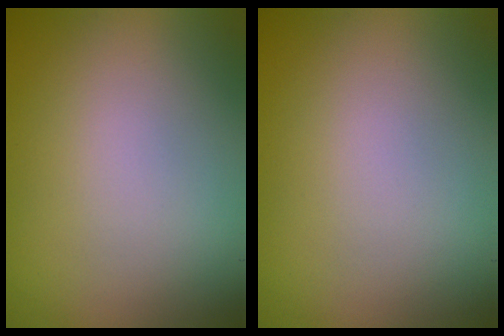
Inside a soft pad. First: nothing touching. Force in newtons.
{"total": 0.0}